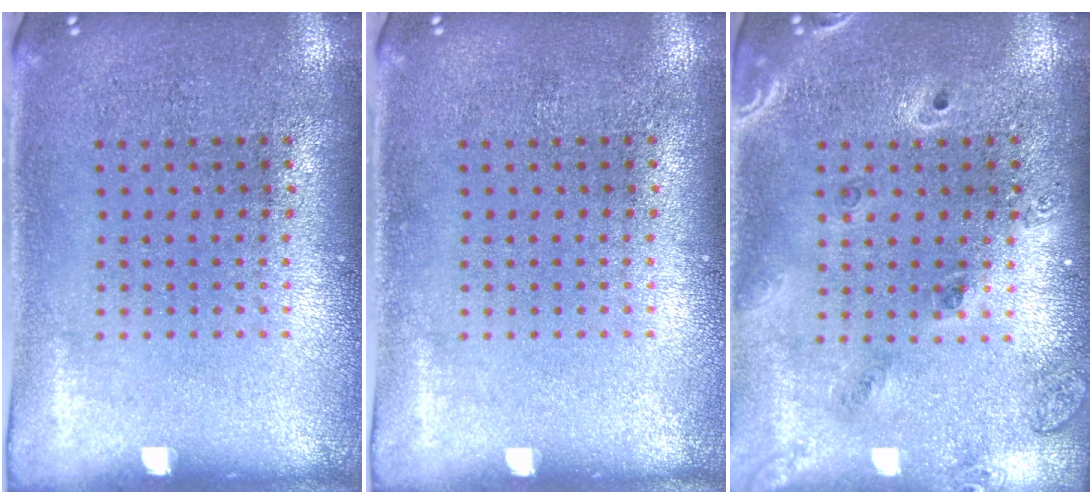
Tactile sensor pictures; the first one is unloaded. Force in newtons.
{"total": 0.0}
{"total": 1.5, "press": 1.4, "slide": 0.6}